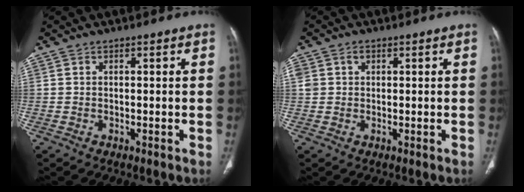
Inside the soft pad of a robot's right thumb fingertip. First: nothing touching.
{"total": 2.5, "force": [0.9, 2.1, 1.1], "torque": [-0.015, 0.003, 0.022]}